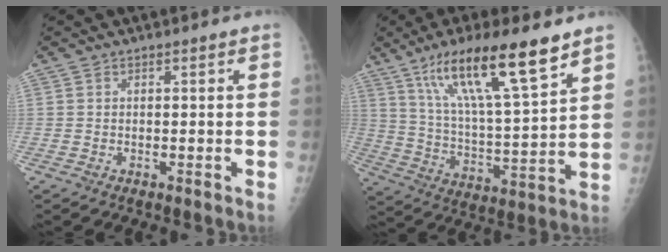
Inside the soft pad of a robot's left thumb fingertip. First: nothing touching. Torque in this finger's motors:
{"motor_torque": [1.67, 1.67, 1.55, -1.22, 0.30]}